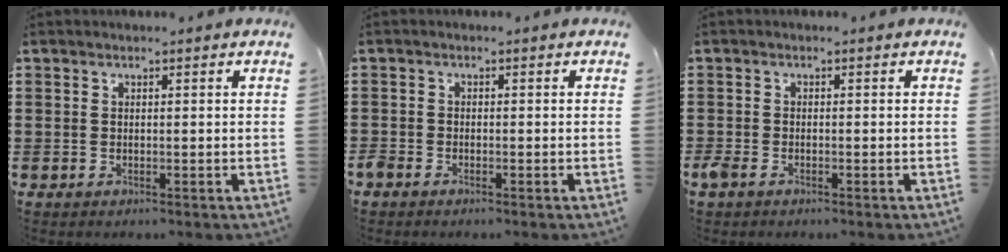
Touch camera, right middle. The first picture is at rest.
{"total": 1.1, "force": [-0.9, 0.5, 0.3], "torque": [-0.015, -0.001, -0.022]}
{"total": 1.6, "force": [-1.1, 0.9, 0.8], "torque": [-0.031, -0.005, -0.026]}